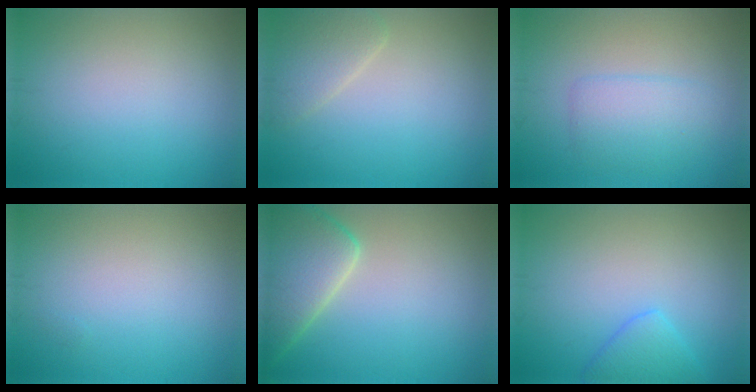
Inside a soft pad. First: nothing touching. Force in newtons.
{"total": 2.5, "press": 2.5, "slide": 0.1}
{"total": 3.0, "press": 3.0, "slide": 0.1}
{"total": 0.0}
{"total": 7.4, "press": 7.4, "slide": 0.6}
{"total": 2.7, "press": 2.7, "slide": 0.2}